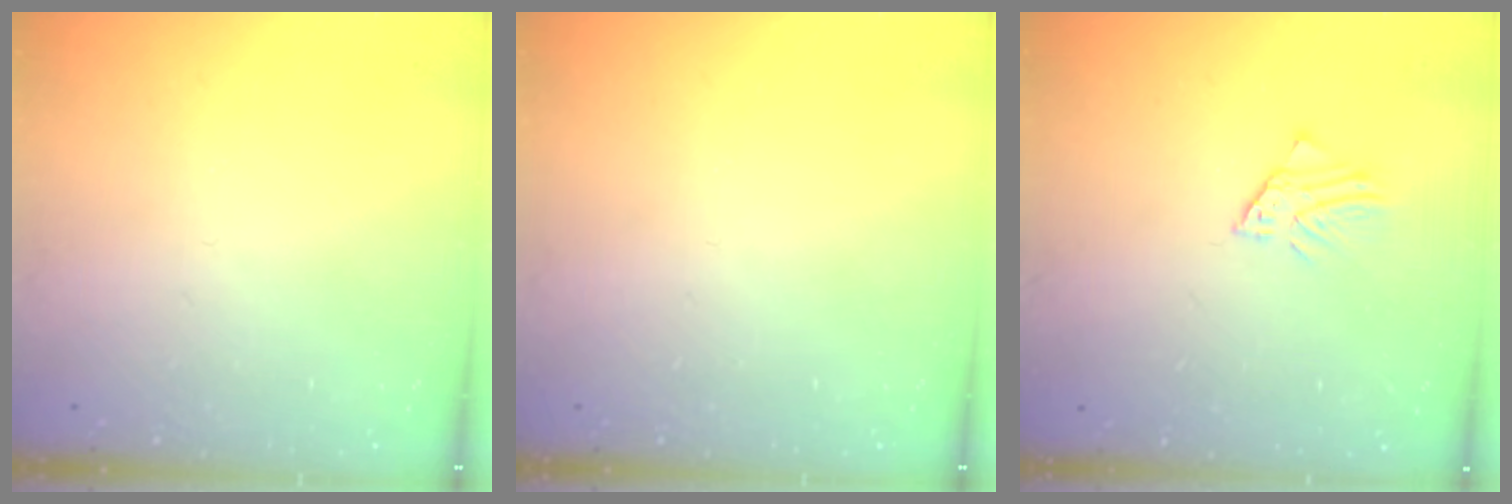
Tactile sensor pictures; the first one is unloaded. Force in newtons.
{"total": 0.0}
{"total": 2.4, "press": 2.4, "slide": 0.2}